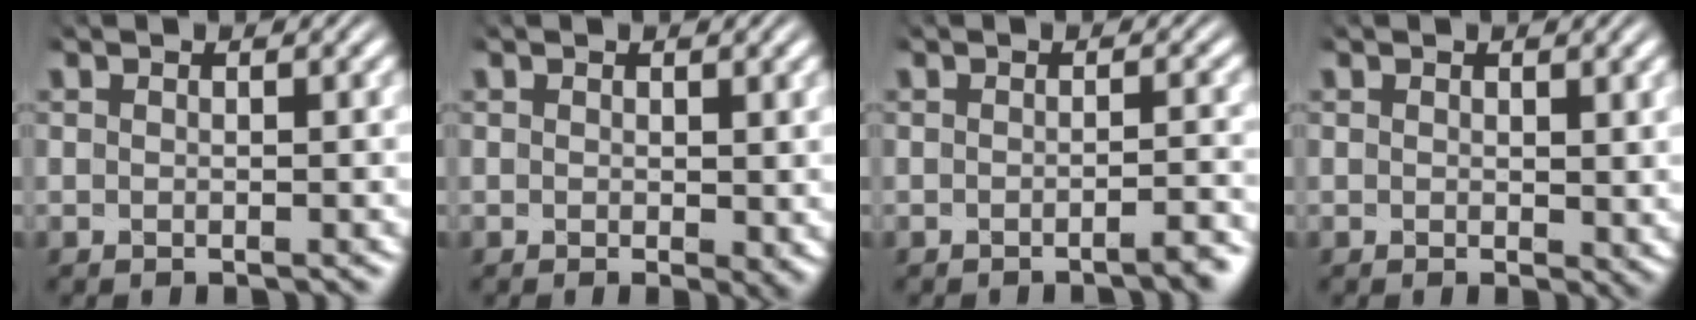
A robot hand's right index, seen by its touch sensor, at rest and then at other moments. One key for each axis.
{"total": 1.2, "fx": 0.1, "fy": 0.5, "fz": 1.1, "tx": -0.009, "ty": -0.007, "tz": 0.003}
{"total": 1.6, "fx": -1.4, "fy": 0.0, "fz": 0.8, "tx": -0.011, "ty": 0.005, "tz": -0.027}
{"total": 1.0, "fx": 0.3, "fy": 0.5, "fz": 0.8, "tx": -0.006, "ty": -0.010, "tz": 0.010}